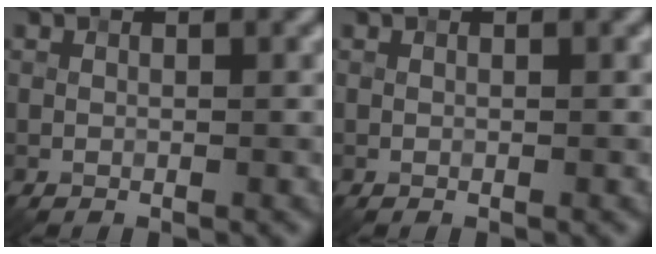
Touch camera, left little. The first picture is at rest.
{"total": 0.0}